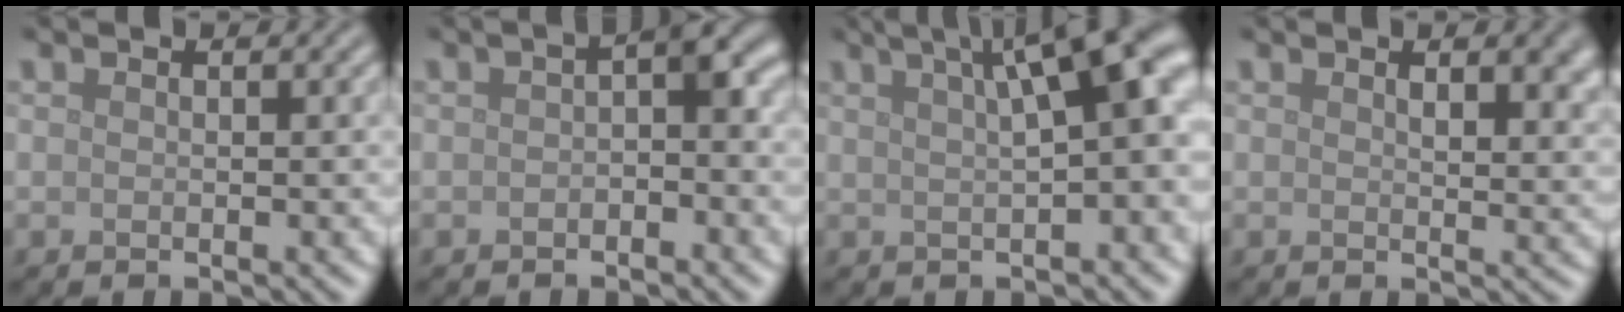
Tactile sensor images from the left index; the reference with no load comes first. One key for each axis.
{"total": 2.7, "fx": -0.2, "fy": 1.2, "fz": 2.4, "tx": -0.034, "ty": 0.010, "tz": -0.008}
{"total": 10.4, "fx": 3.6, "fy": 3.3, "fz": 9.1, "tx": -0.080, "ty": 0.029, "tz": 0.042}
{"total": 3.9, "fx": 1.7, "fy": 1.6, "fz": 3.2, "tx": -0.039, "ty": -0.003, "tz": 0.029}